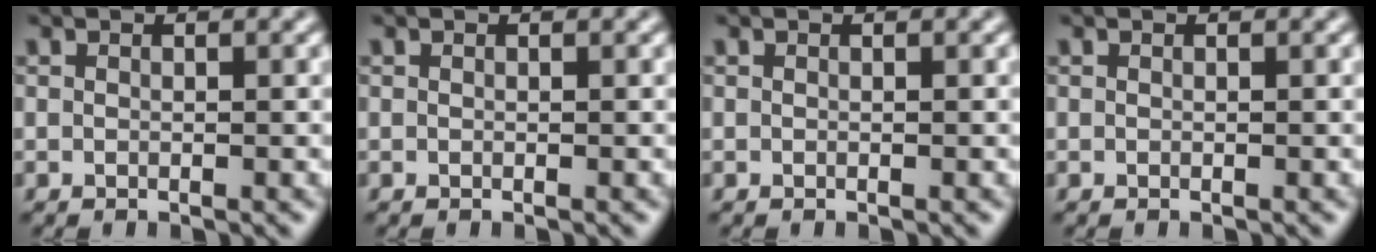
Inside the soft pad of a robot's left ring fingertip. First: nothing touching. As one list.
[{"total": 0.0}, {"total": 0.0}, {"total": 0.0}]